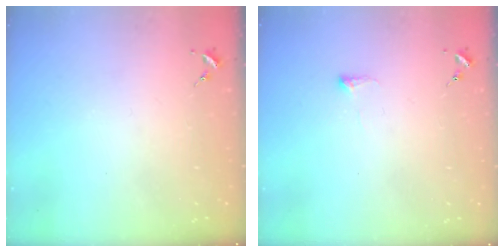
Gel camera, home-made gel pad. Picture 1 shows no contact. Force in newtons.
{"total": 3.9, "press": 3.8, "slide": 1.0}